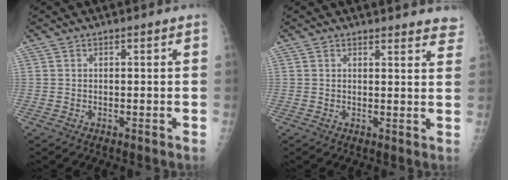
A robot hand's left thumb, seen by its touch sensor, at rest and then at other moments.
{"total": 7.1, "force": [6.8, 1.5, 1.5], "torque": [0.014, -0.033, 0.053]}